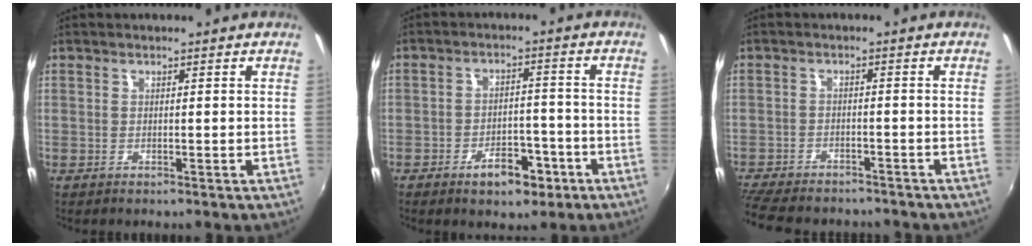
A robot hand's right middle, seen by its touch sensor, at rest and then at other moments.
{"total": 7.0, "force": [-4.1, 3.6, 4.3], "torque": [-0.081, 0.007, -0.054]}
{"total": 13.3, "force": [-11.5, 4.3, 5.2], "torque": [-0.137, -0.022, -0.181]}